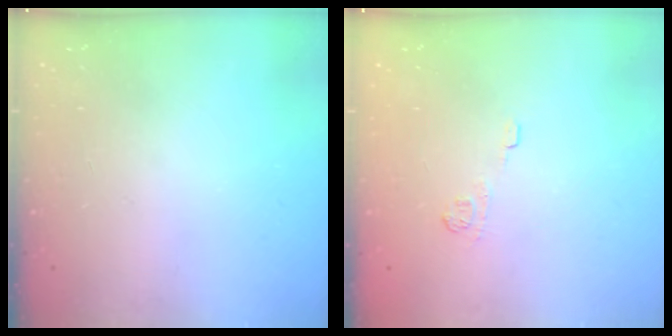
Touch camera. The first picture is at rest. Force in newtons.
{"total": 7.1, "press": 6.9, "slide": 1.5}